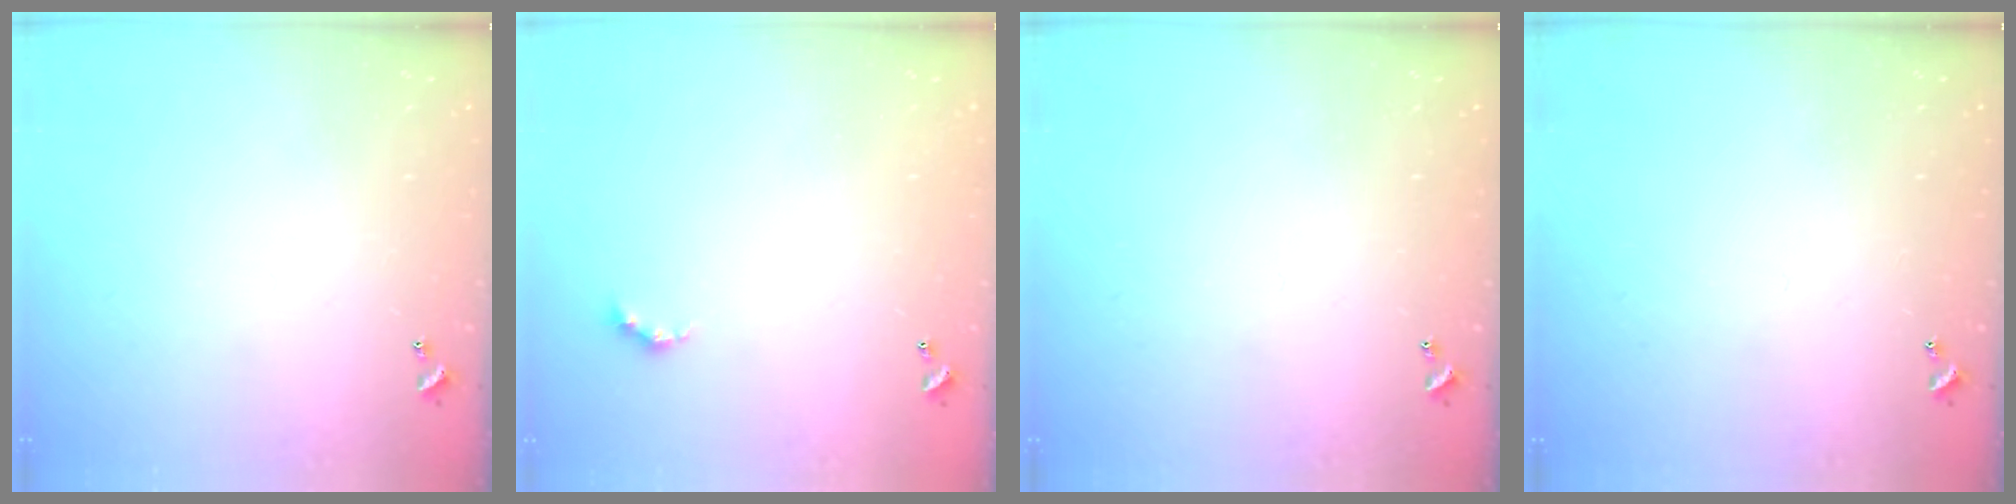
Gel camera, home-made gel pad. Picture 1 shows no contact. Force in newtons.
{"total": 3.4, "press": 3.3, "slide": 0.6}
{"total": 0.0}
{"total": 0.0}